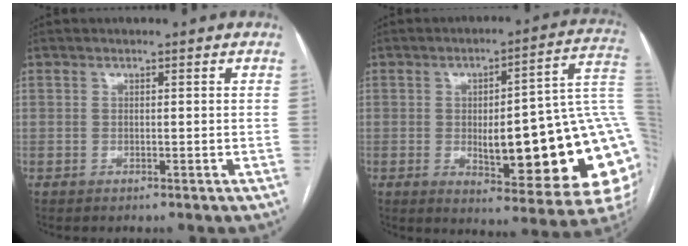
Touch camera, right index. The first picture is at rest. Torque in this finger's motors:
{"motor_torque": [2.14, 0.00, 1.05, 0.19]}